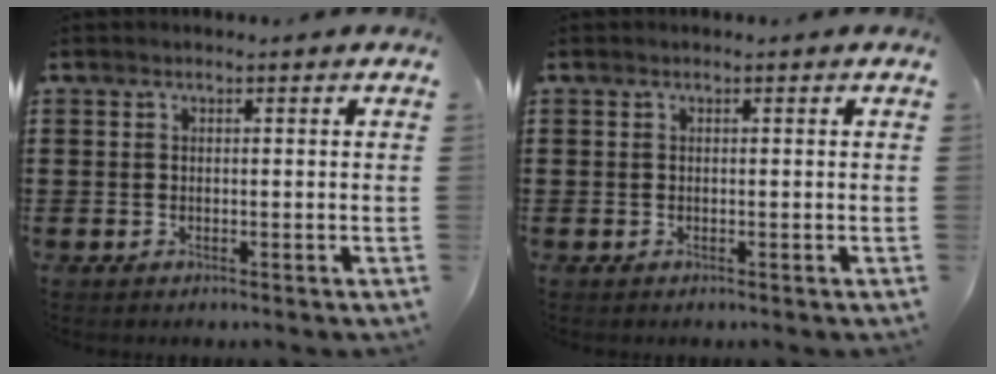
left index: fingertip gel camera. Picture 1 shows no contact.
{"total": 0.0}